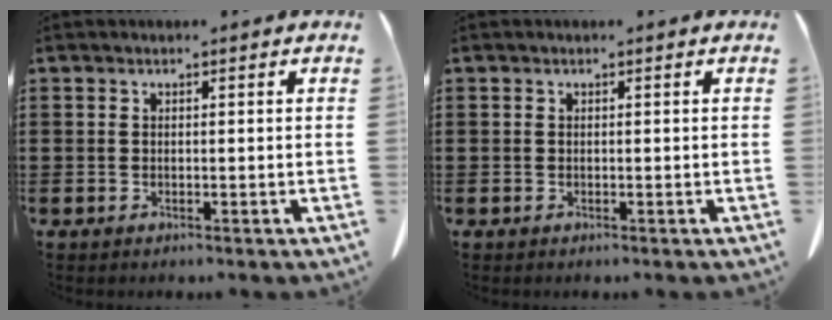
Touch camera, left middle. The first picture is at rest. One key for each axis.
{"total": 0.0}